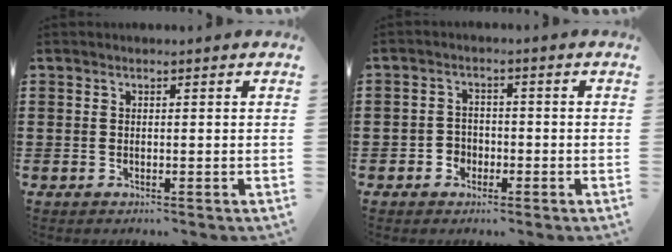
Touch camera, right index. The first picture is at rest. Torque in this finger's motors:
{"motor_torque": [0.28, 0.36, 0.01, 0.02]}